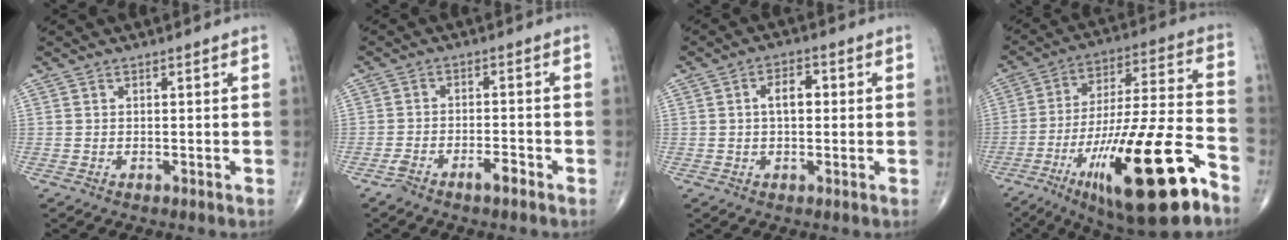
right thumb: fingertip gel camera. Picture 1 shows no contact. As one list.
[{"total": 3.8, "force": [-2.8, 1.0, 2.4], "torque": [-0.050, 0.025, -0.048]}, {"total": 4.5, "force": [0.4, 2.6, 3.7], "torque": [-0.055, 0.011, 0.002]}, {"total": 26.5, "force": [-13.5, 5.9, 22.1], "torque": [-0.367, 0.051, -0.216]}]